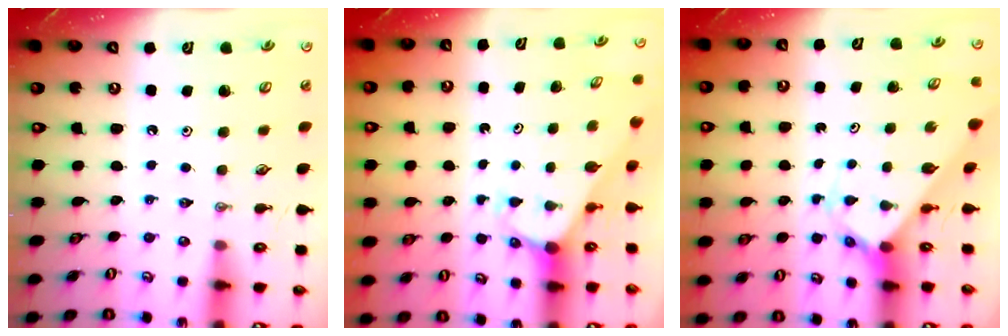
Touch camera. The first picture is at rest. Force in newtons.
{"total": 2.9, "press": 2.9, "slide": 0.2}
{"total": 2.7, "press": 2.7, "slide": 0.2}